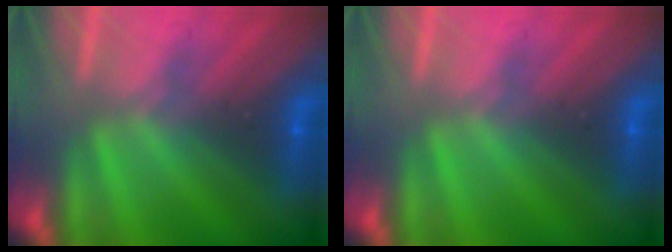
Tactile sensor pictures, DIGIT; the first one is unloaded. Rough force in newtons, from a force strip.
{"total": 0.0}